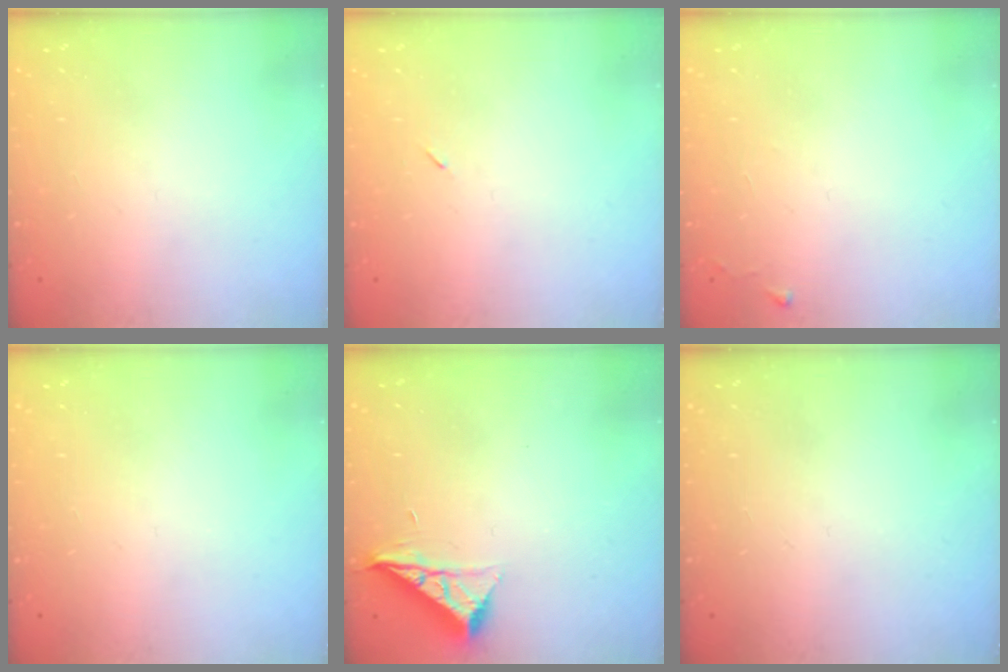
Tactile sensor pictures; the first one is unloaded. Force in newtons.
{"total": 2.6, "press": 2.3, "slide": 1.2}
{"total": 3.3, "press": 3.3, "slide": 0.5}
{"total": 0.0}
{"total": 6.6, "press": 6.6, "slide": 0.3}
{"total": 0.0}